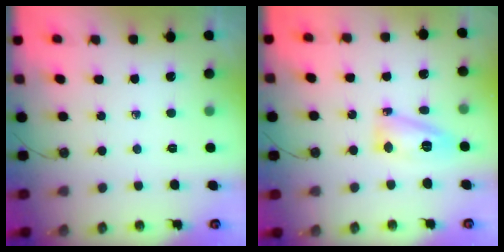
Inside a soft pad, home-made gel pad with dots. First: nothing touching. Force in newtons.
{"total": 12.1, "press": 12.1, "slide": 0.8}